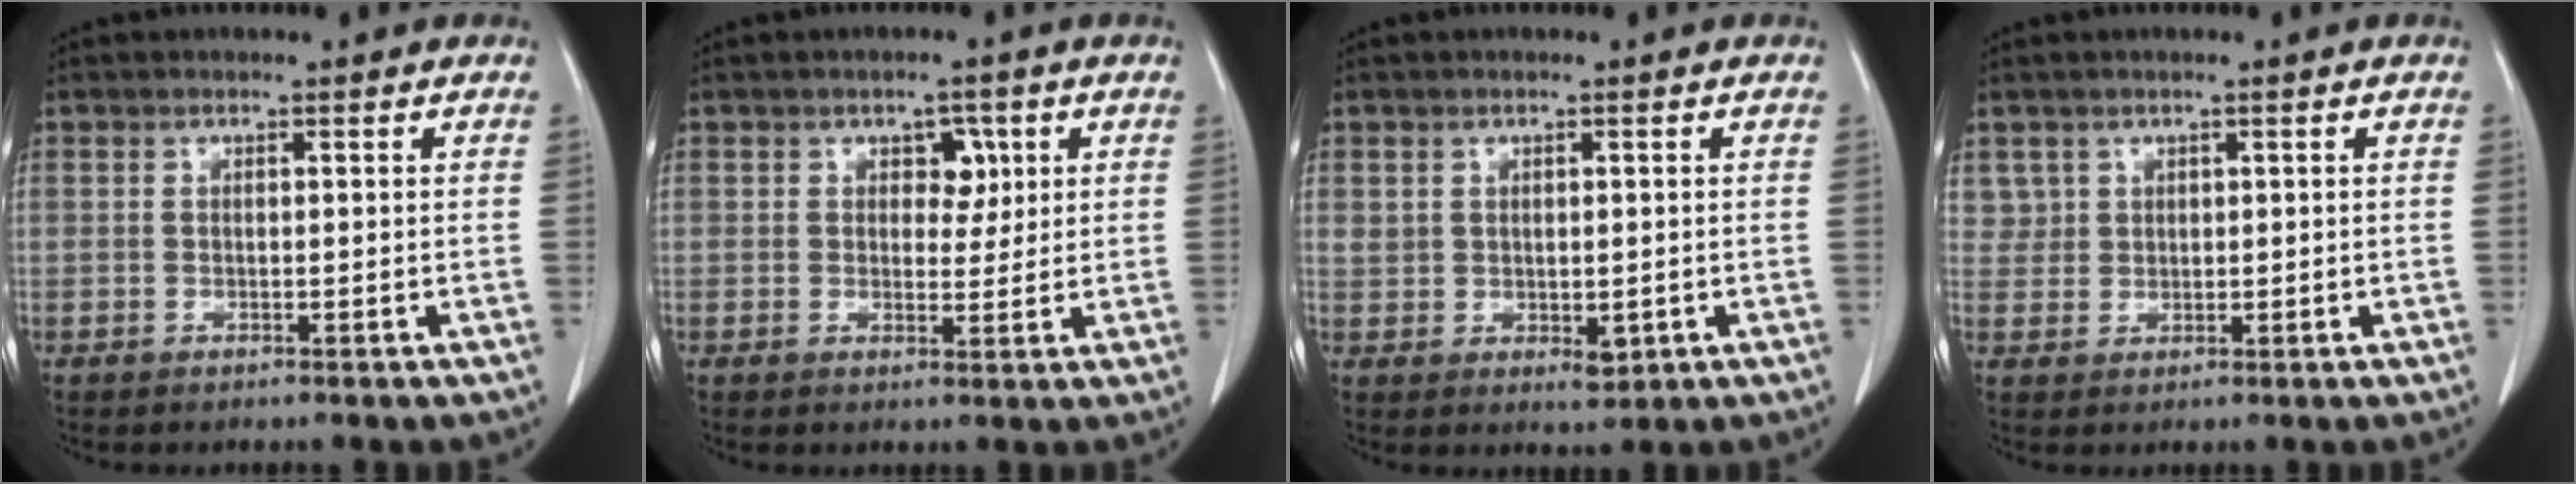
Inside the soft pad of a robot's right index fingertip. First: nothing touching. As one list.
[{"total": 3.4, "force": [1.2, 2.2, 2.3], "torque": [-0.025, 0.007, 0.018]}, {"total": 3.3, "force": [0.2, 2.4, 2.2], "torque": [-0.028, -0.003, 0.017]}, {"total": 2.5, "force": [1.4, 2.0, -0.2], "torque": [0.023, 0.006, 0.022]}]